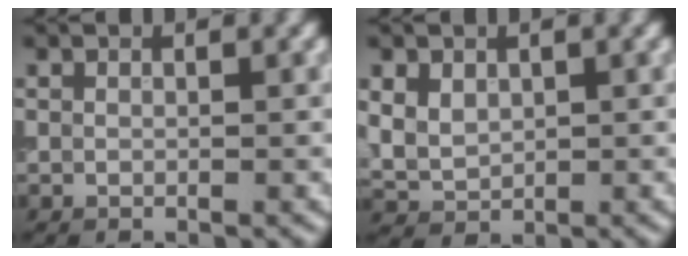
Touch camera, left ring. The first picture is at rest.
{"total": 3.0, "force": [0.7, 2.4, 1.7], "torque": [-0.044, -0.003, 0.018]}